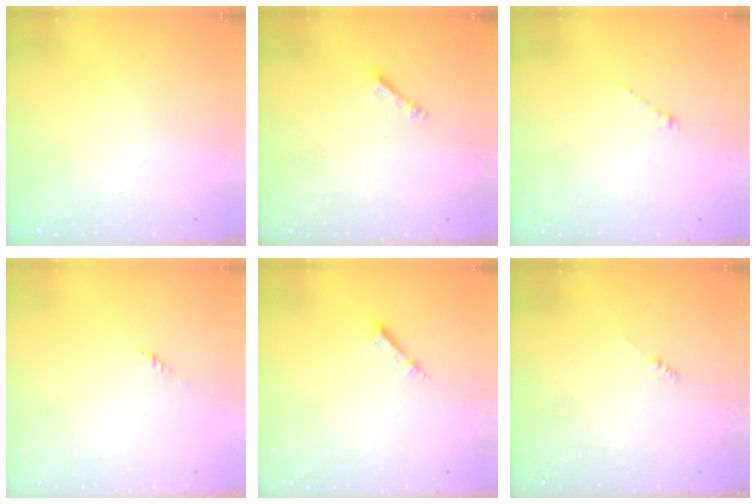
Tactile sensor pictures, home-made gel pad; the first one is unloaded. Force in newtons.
{"total": 3.4, "press": 3.4, "slide": 0.4}
{"total": 0.0}
{"total": 1.5, "press": 1.4, "slide": 0.5}
{"total": 2.5, "press": 2.5, "slide": 0.1}
{"total": 0.0}